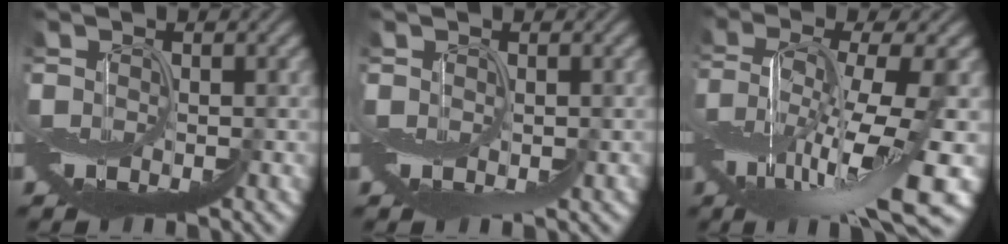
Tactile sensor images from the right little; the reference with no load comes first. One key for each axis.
{"total": 0.8, "fx": -0.2, "fy": 0.5, "fz": 0.5, "tx": -0.004, "ty": -0.003, "tz": 0.000}
{"total": 11.2, "fx": -2.3, "fy": 3.5, "fz": 10.4, "tx": -0.199, "ty": 0.002, "tz": -0.035}